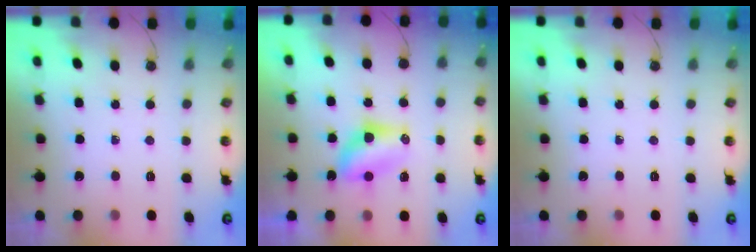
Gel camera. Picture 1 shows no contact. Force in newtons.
{"total": 8.2, "press": 7.3, "slide": 3.8}
{"total": 0.0}